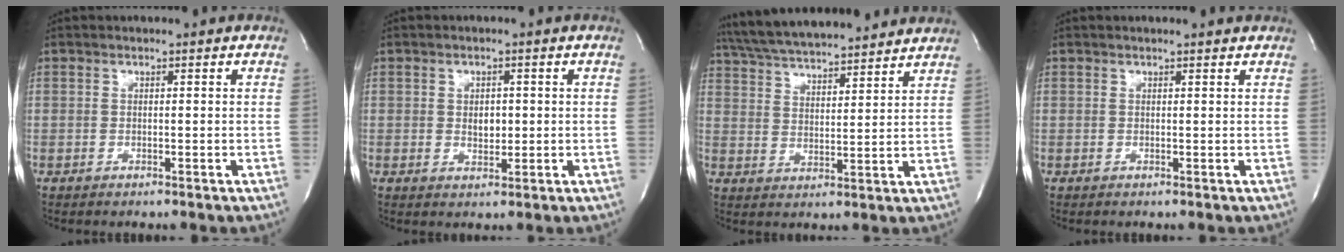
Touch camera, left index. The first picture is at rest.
{"total": 2.5, "force": [0.2, 1.6, 1.9], "torque": [-0.030, -0.002, 0.007]}
{"total": 18.8, "force": [17.0, 2.4, 7.6], "torque": [-0.137, 0.041, 0.264]}
{"total": 1.9, "force": [1.9, -0.1, 0.5], "torque": [-0.012, 0.004, 0.019]}